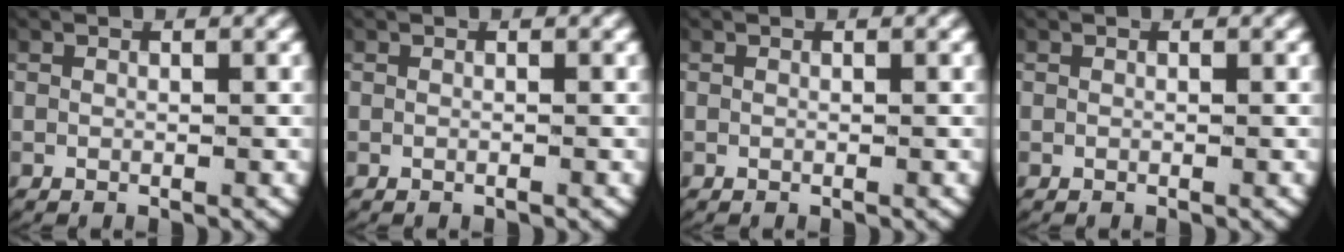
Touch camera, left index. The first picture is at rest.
{"total": 0.0}
{"total": 0.0}
{"total": 0.0}